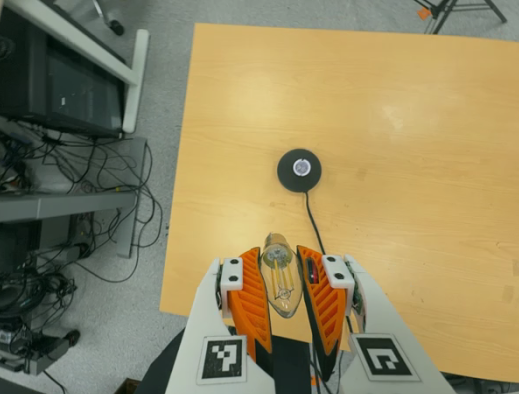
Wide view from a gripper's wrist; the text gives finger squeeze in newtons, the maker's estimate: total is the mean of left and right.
{"total": 22.2, "left": 24.7, "right": 19.7}